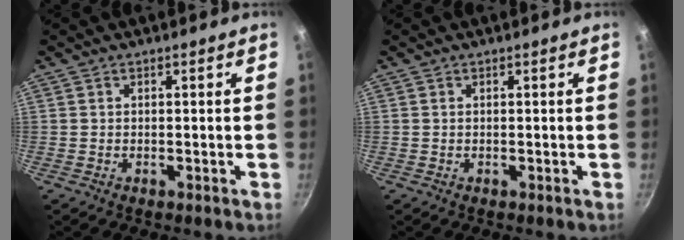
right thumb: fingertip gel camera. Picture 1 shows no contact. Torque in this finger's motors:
{"motor_torque": [-0.67, 0.48, -0.28, 0.00, 0.04]}